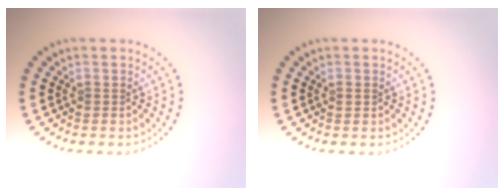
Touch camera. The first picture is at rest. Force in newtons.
{"total": 0.7, "press": 0.7, "slide": 0.1}